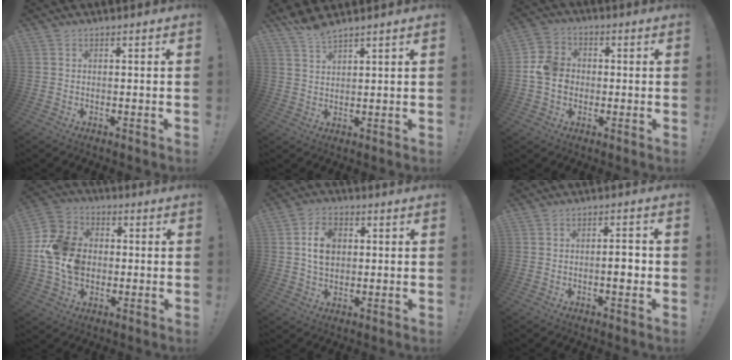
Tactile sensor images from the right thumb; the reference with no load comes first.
{"total": 4.6, "force": [4.3, 0.6, 1.5], "torque": [-0.033, -0.027, 0.080]}
{"total": 9.4, "force": [-0.9, 8.3, 4.3], "torque": [-0.076, 0.020, -0.010]}
{"total": 14.0, "force": [-0.4, 11.8, 7.7], "torque": [-0.130, 0.015, -0.001]}
{"total": 8.5, "force": [1.6, 6.5, 5.3], "torque": [-0.079, 0.002, 0.027]}
{"total": 4.1, "force": [-1.0, 1.3, 3.8], "torque": [-0.048, 0.001, -0.022]}